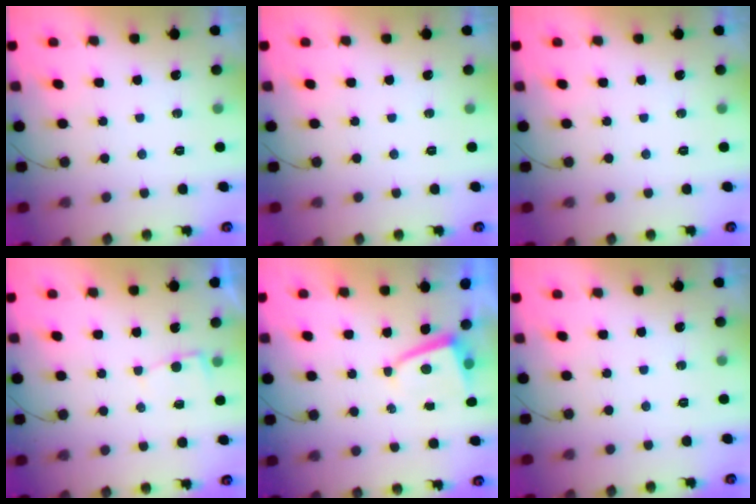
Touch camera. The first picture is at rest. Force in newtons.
{"total": 0.0}
{"total": 0.0}
{"total": 2.1, "press": 2.1, "slide": 0.3}
{"total": 2.0, "press": 1.9, "slide": 0.3}
{"total": 0.0}